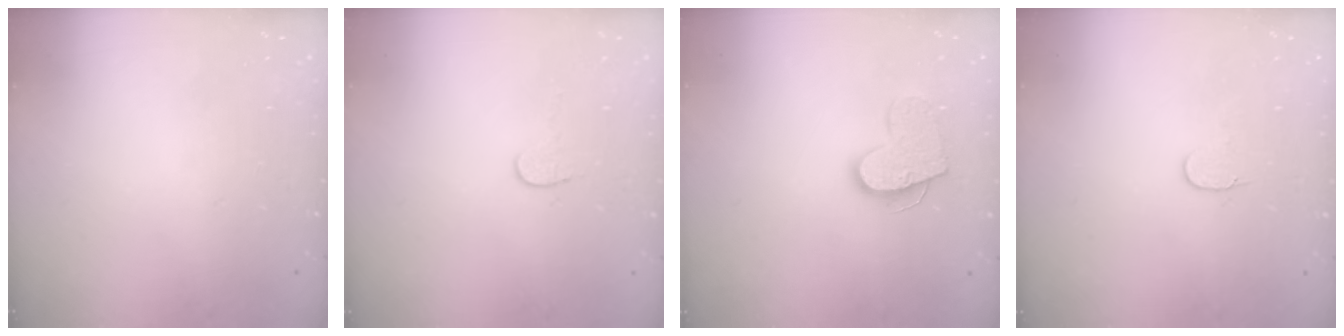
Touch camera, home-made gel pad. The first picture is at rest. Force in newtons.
{"total": 4.0, "press": 4.0, "slide": 0.3}
{"total": 12.4, "press": 12.4, "slide": 0.7}
{"total": 3.6, "press": 3.6, "slide": 0.4}